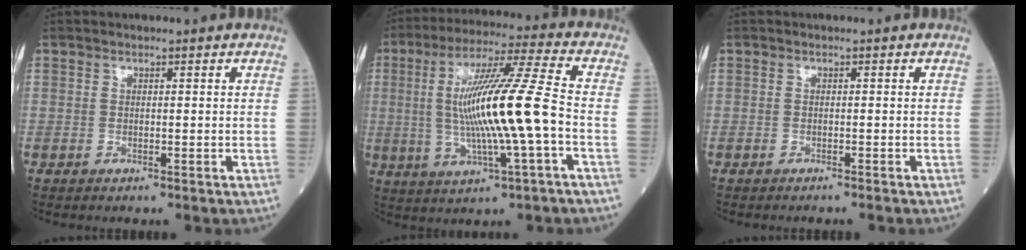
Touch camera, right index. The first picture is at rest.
{"total": 15.6, "force": [-1.1, -0.1, 15.5], "torque": [-0.293, 0.008, -0.022]}
{"total": 1.3, "force": [-1.2, -0.2, 0.4], "torque": [-0.006, 0.002, -0.016]}